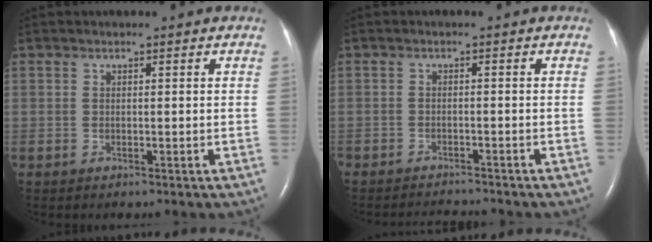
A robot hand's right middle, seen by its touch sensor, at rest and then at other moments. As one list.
[{"total": 4.0, "force": [-4.0, 0.0, 0.4], "torque": [-0.007, -0.012, -0.060]}]